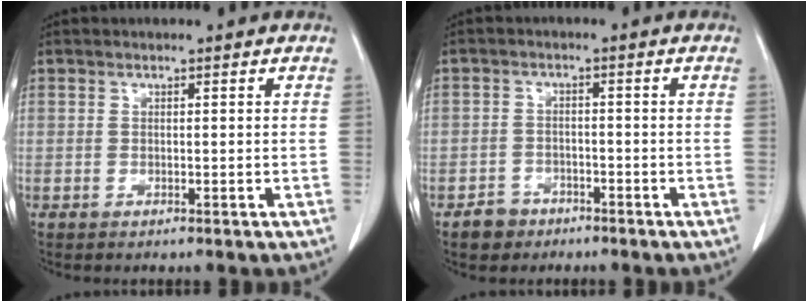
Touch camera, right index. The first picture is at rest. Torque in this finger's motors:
{"motor_torque": [-0.84, 0.48, -1.00, -0.21]}